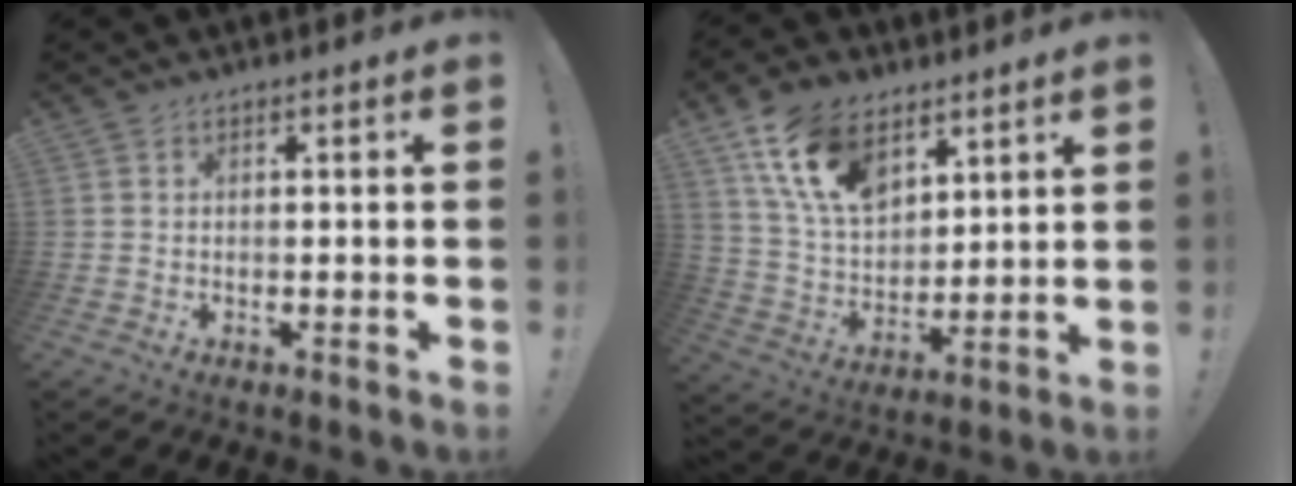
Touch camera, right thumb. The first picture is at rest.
{"total": 16.4, "force": [9.6, 9.8, 9.0], "torque": [-0.169, -0.037, 0.184]}